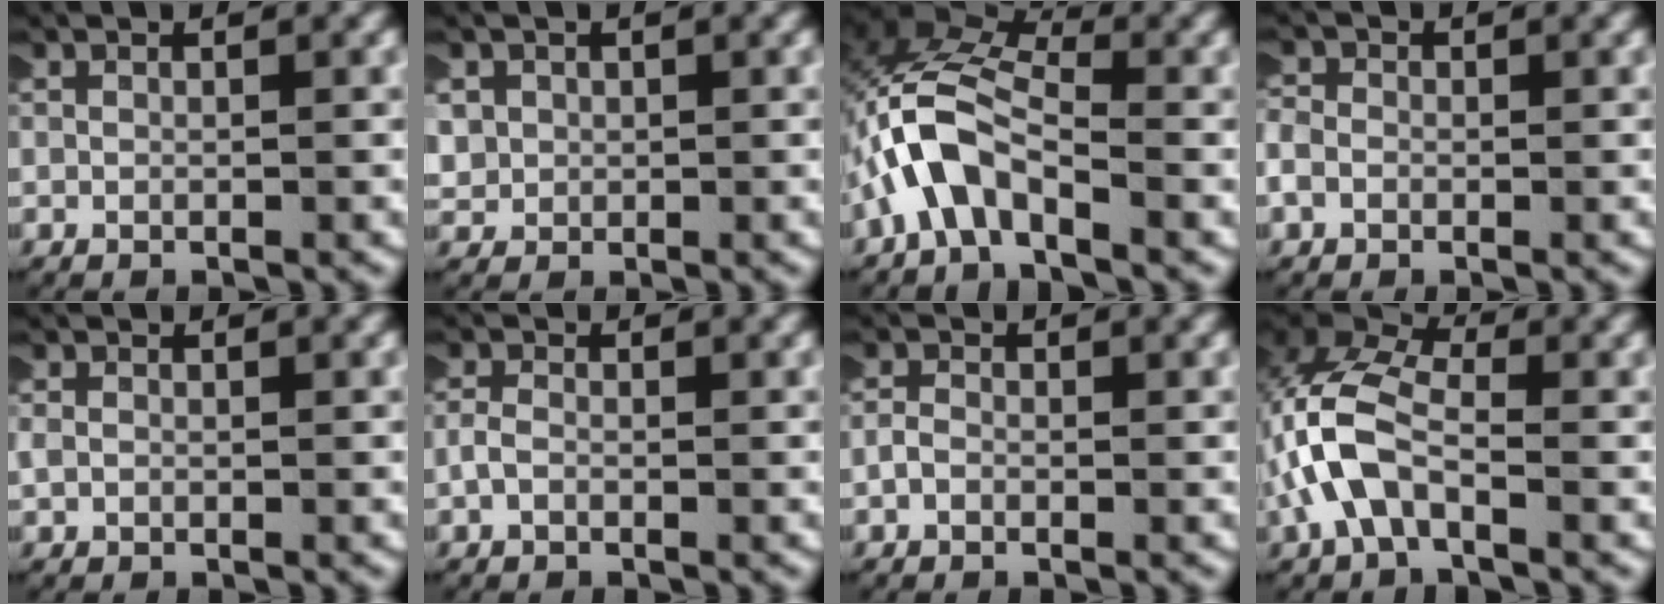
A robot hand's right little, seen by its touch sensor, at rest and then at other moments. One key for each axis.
{"total": 3.1, "fx": 0.4, "fy": 2.8, "fz": 1.1, "tx": -0.044, "ty": -0.001, "tz": 0.006}
{"total": 5.8, "fx": -0.3, "fy": 3.7, "fz": 4.4, "tx": -0.123, "ty": -0.003, "tz": -0.015}
{"total": 2.7, "fx": -0.2, "fy": 2.4, "fz": 1.3, "tx": -0.040, "ty": 0.000, "tz": -0.008}
{"total": 1.3, "fx": 0.1, "fy": 1.1, "fz": 0.6, "tx": -0.021, "ty": 0.003, "tz": 0.002}
{"total": 1.1, "fx": -0.3, "fy": 0.7, "fz": 0.8, "tx": -0.021, "ty": 0.004, "tz": -0.010}
{"total": 0.8, "fx": -0.3, "fy": 0.6, "fz": 0.5, "tx": -0.012, "ty": 0.005, "tz": -0.009}
{"total": 8.3, "fx": 0.7, "fy": 6.1, "fz": 5.6, "tx": -0.145, "ty": -0.002, "tz": -0.001}